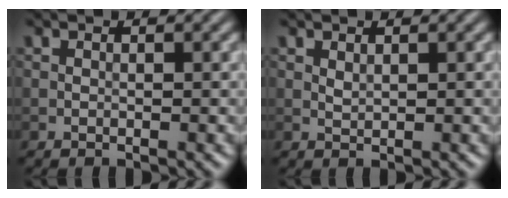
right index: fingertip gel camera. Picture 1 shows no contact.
{"total": 0.7, "force": [0.4, 0.3, 0.4], "torque": [-0.013, -0.002, 0.011]}